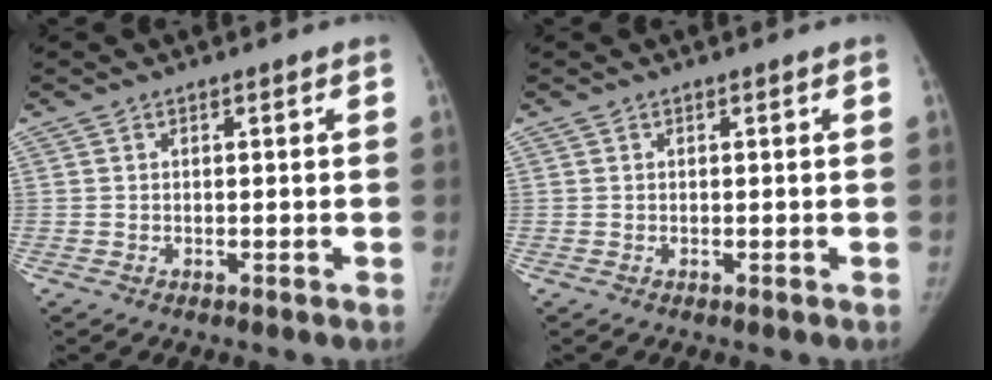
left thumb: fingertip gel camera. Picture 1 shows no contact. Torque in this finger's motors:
{"motor_torque": [0.00, 0.00, 0.24, -0.12, 0.00]}